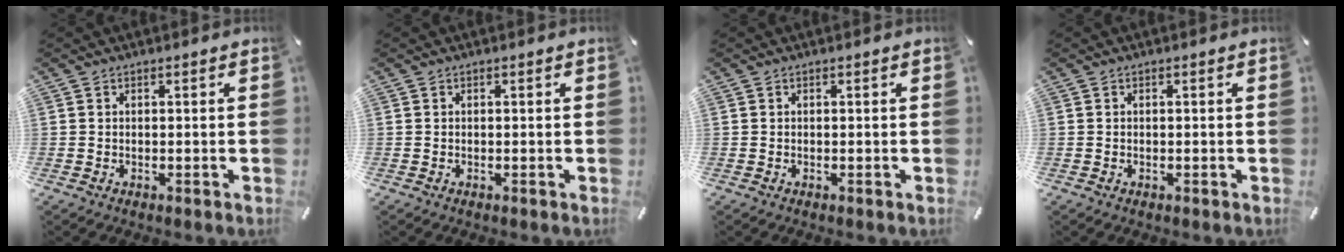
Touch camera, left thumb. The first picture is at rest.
{"total": 0.0}
{"total": 0.0}
{"total": 0.0}